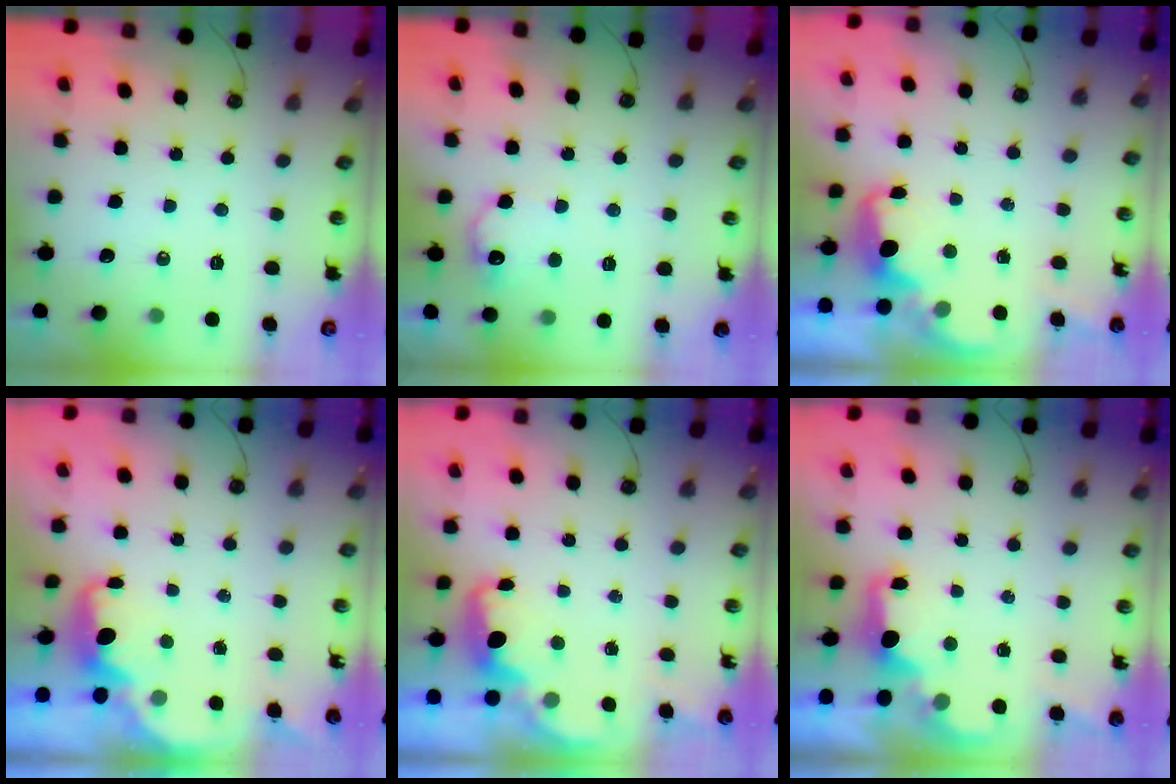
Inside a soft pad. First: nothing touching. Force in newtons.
{"total": 9.6, "press": 9.6, "slide": 0.6}
{"total": 2.1, "press": 2.0, "slide": 0.6}
{"total": 2.4, "press": 2.3, "slide": 0.6}
{"total": 2.3, "press": 2.3, "slide": 0.5}
{"total": 2.3, "press": 2.2, "slide": 0.7}